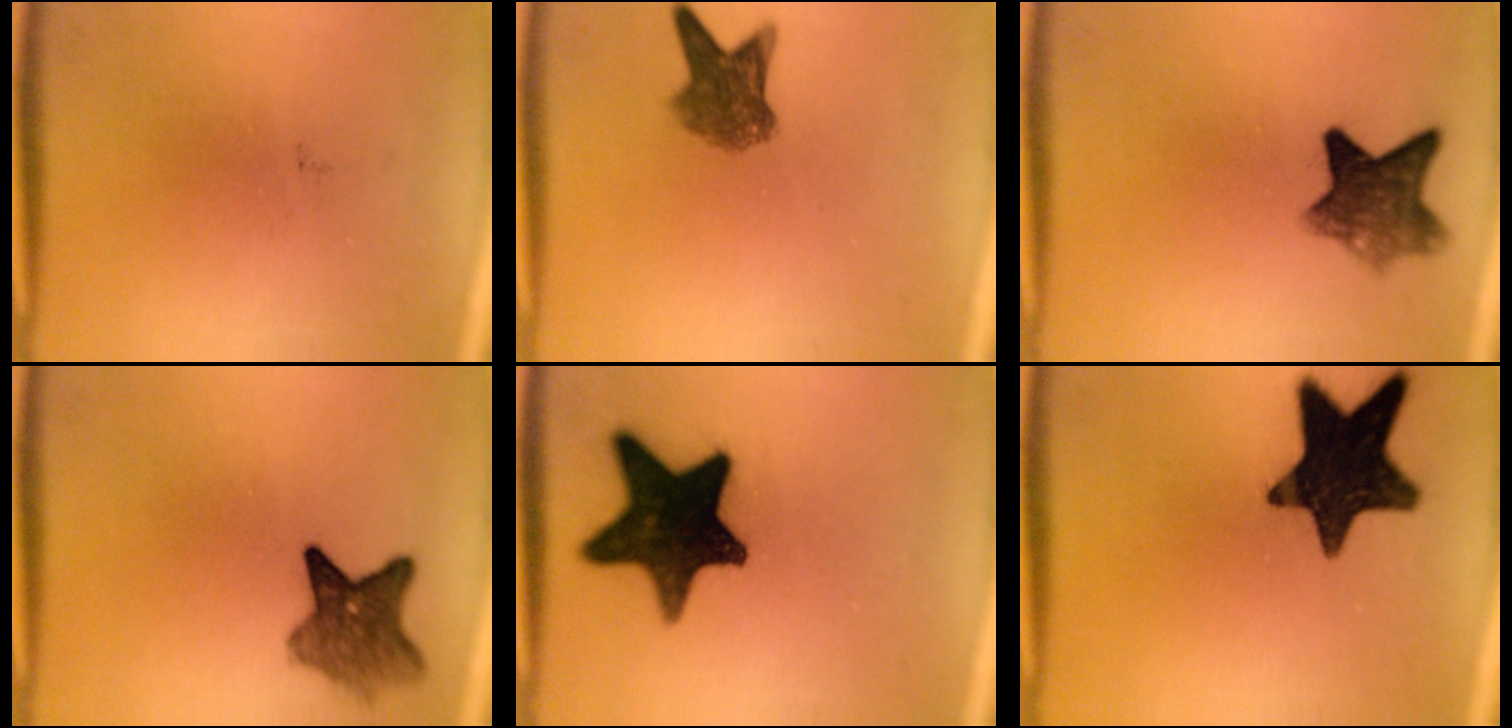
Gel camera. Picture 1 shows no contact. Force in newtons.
{"total": 5.7}
{"total": 7.7}
{"total": 6.3}
{"total": 17.6}
{"total": 17.4}